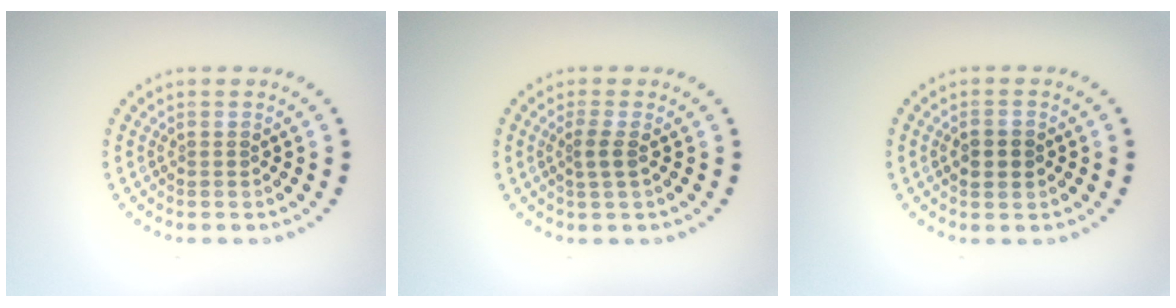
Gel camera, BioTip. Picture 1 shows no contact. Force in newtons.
{"total": 1.5, "press": 1.2, "slide": 0.9}
{"total": 2.6, "press": 2.6, "slide": 0.3}